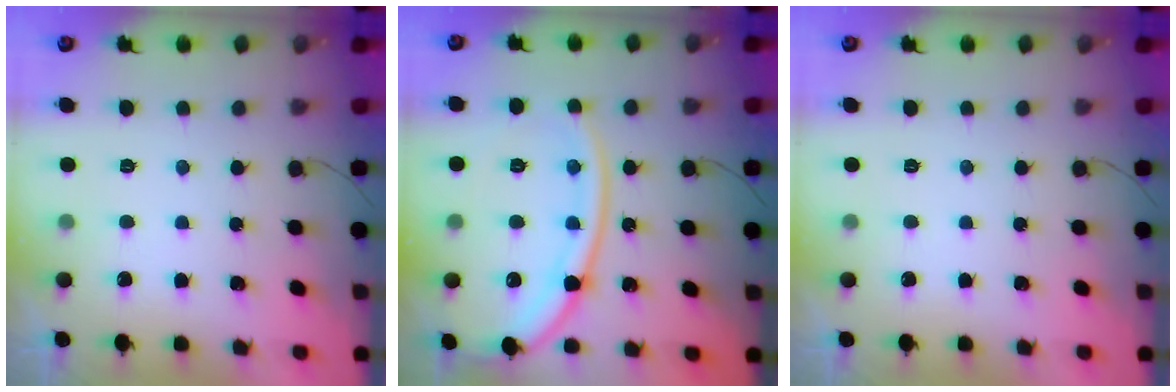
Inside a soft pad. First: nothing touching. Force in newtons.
{"total": 17.9, "press": 17.8, "slide": 1.7}
{"total": 0.0}